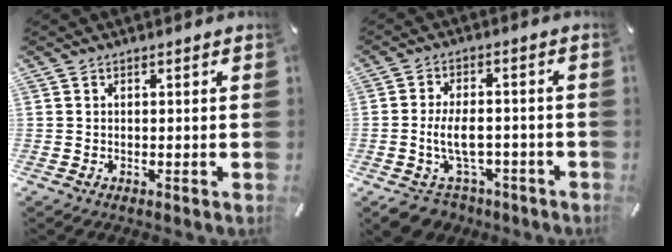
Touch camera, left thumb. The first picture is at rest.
{"total": 9.2, "force": [-2.6, 6.3, 6.2], "torque": [-0.128, 0.018, -0.042]}